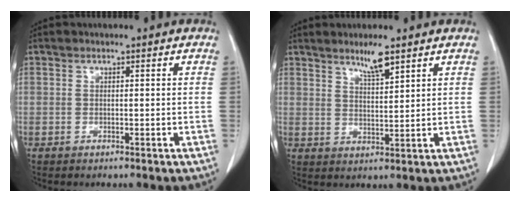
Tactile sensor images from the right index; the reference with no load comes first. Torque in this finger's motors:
{"motor_torque": [0.09, 0.10, 0.02, 0.05]}